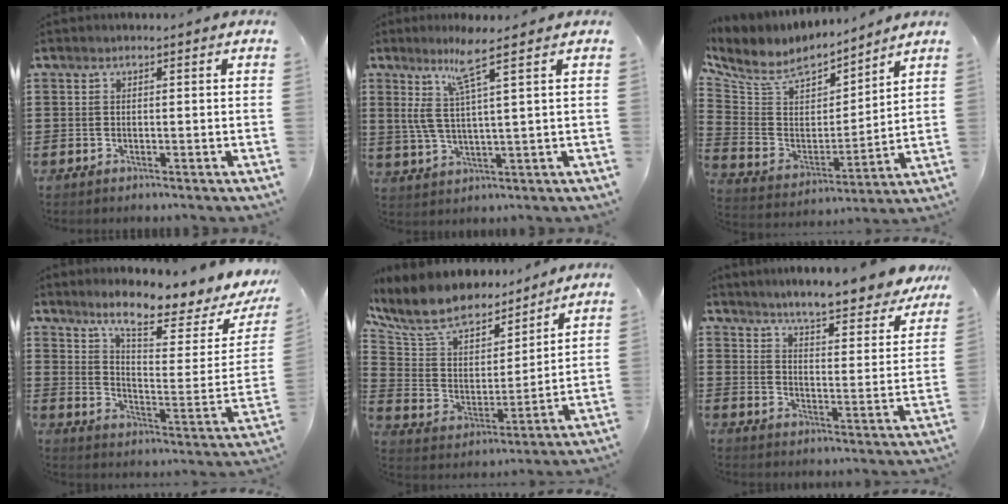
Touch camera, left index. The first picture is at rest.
{"total": 7.6, "force": [4.0, -0.2, 6.5], "torque": [-0.154, -0.005, 0.063]}
{"total": 7.5, "force": [6.2, 3.6, 2.3], "torque": [-0.085, -0.038, 0.108]}
{"total": 8.6, "force": [7.4, 0.8, 4.2], "torque": [-0.090, -0.054, 0.124]}
{"total": 10.3, "force": [8.9, 3.8, 3.3], "torque": [-0.111, -0.053, 0.161]}
{"total": 5.6, "force": [5.4, -0.7, 1.3], "torque": [-0.046, -0.050, 0.086]}